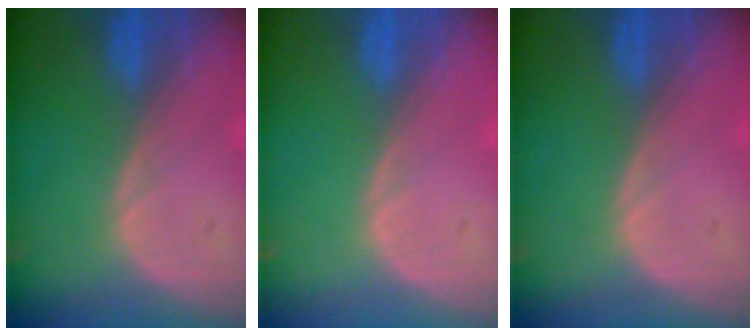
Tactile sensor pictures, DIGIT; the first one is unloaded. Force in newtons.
{"total": 0.0}
{"total": 0.0}